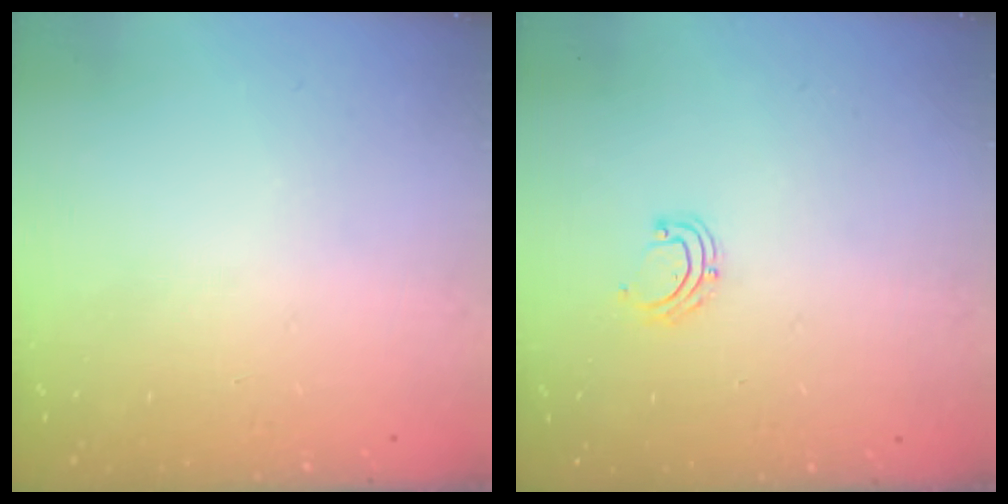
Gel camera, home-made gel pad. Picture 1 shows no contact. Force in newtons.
{"total": 4.6, "press": 4.5, "slide": 0.5}